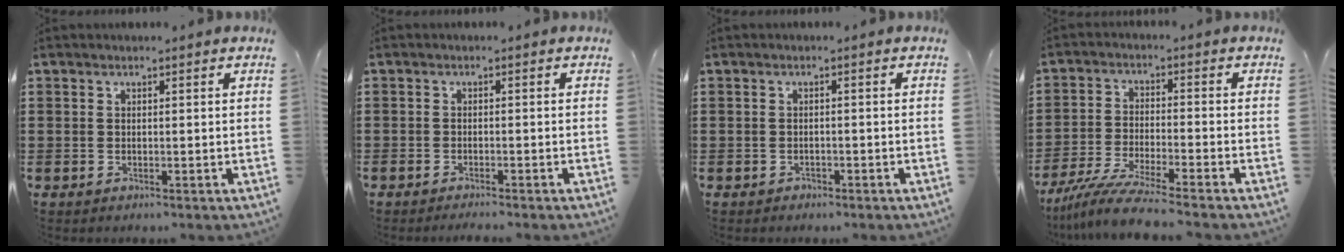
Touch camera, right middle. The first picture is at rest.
{"total": 1.0, "force": [-1.0, 0.0, 0.0], "torque": [-0.003, -0.001, -0.019]}
{"total": 0.6, "force": [-0.5, 0.3, 0.0], "torque": [-0.003, -0.001, -0.012]}
{"total": 7.1, "force": [-6.3, -0.2, 3.3], "torque": [-0.073, -0.013, -0.121]}